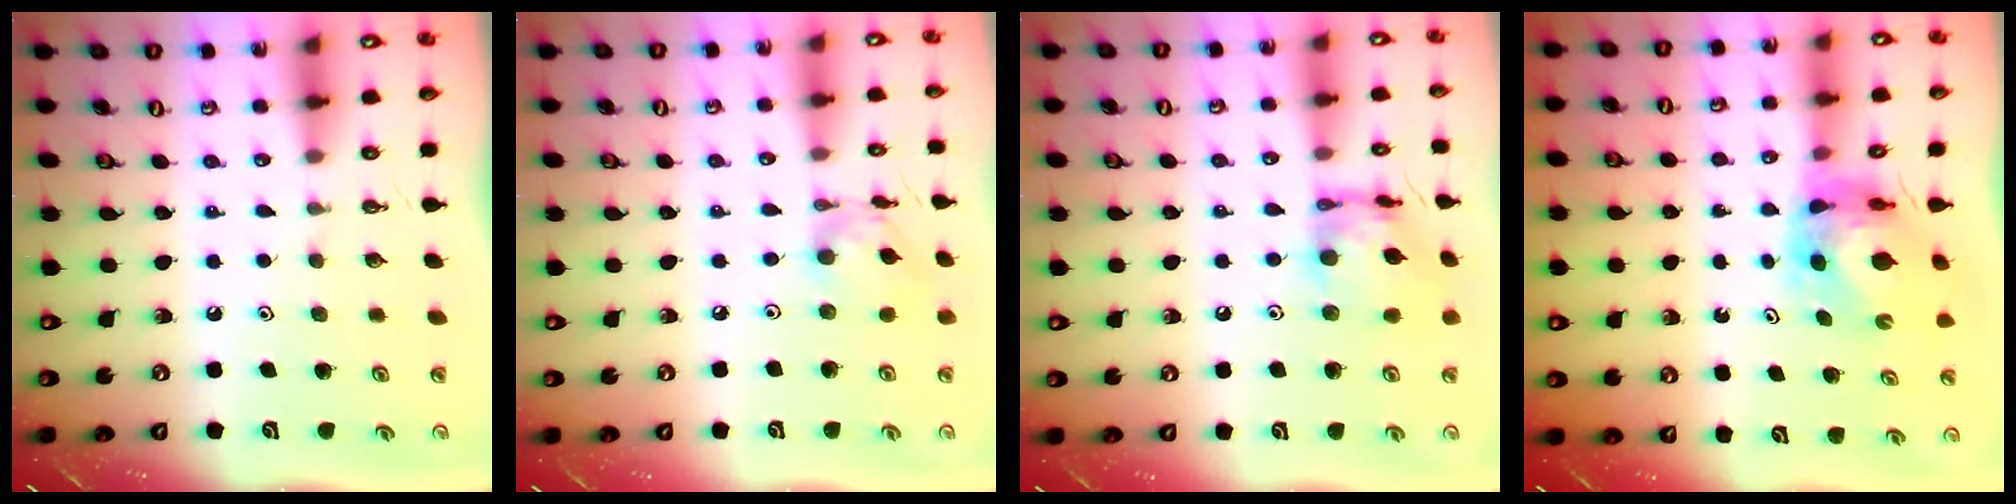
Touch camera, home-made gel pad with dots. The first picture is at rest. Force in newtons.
{"total": 9.2, "press": 9.2, "slide": 0.6}
{"total": 13.4, "press": 13.4, "slide": 1.3}
{"total": 7.9, "press": 7.9, "slide": 0.7}